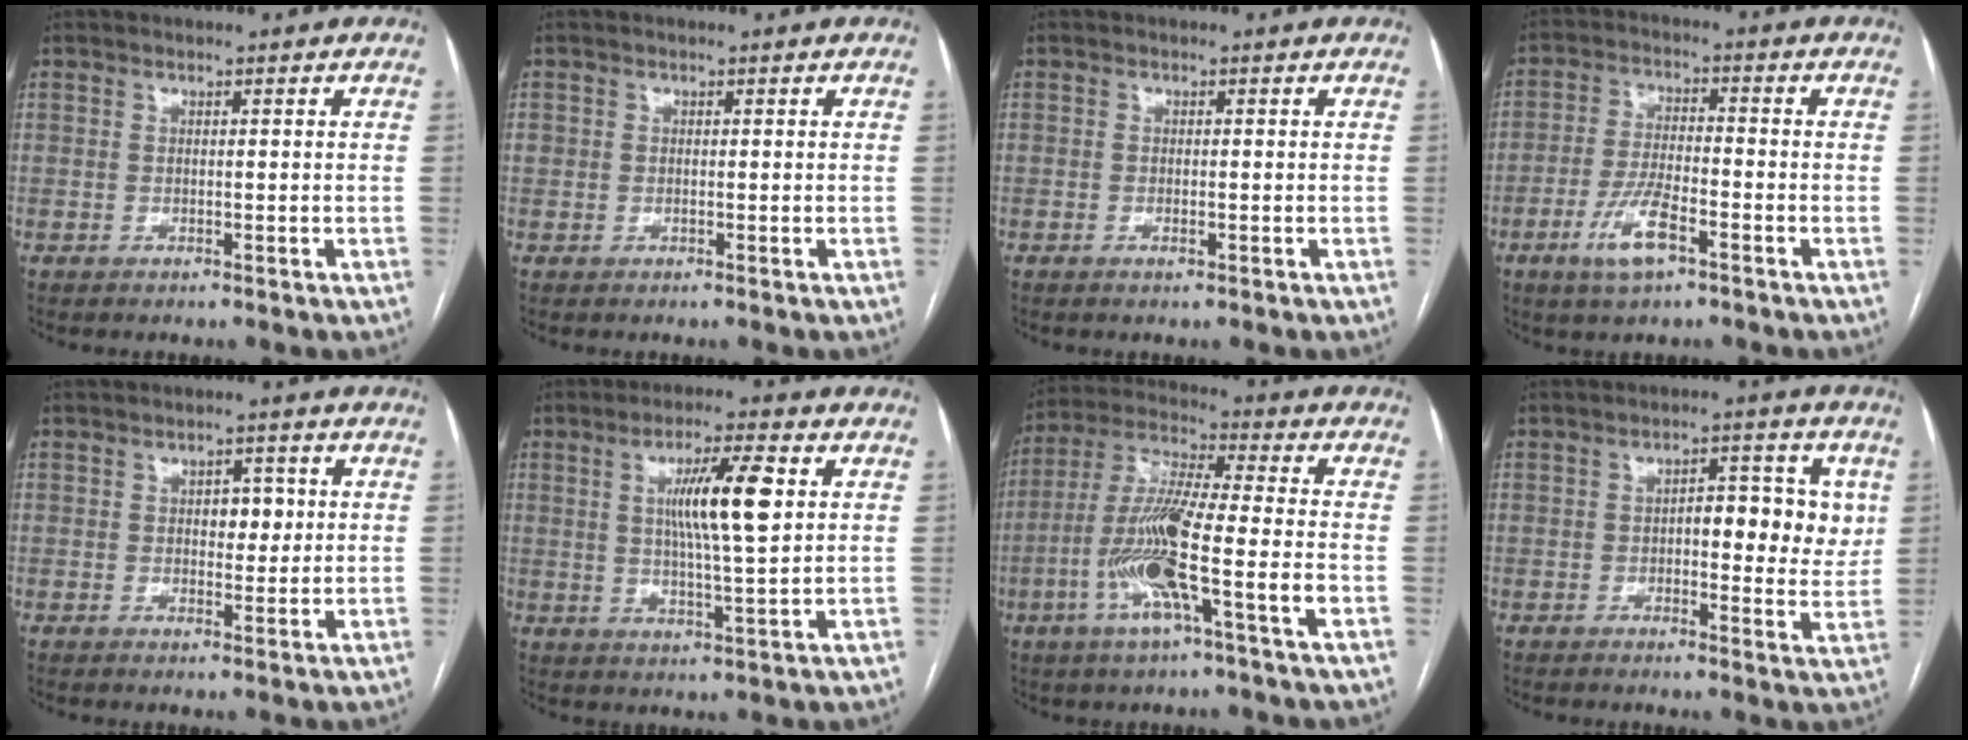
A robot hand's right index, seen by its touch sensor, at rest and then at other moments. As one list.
[{"total": 0.9, "force": [0.1, 0.8, 0.3], "torque": [-0.003, 0.009, 0.003]}, {"total": 1.0, "force": [-0.4, 0.3, 0.9], "torque": [-0.016, -0.001, -0.005]}, {"total": 7.4, "force": [-3.9, 1.9, 6.0], "torque": [-0.125, -0.005, -0.069]}, {"total": 3.2, "force": [0.5, 2.0, 2.5], "torque": [-0.030, 0.007, 0.008]}, {"total": 9.9, "force": [2.4, 0.7, 9.6], "torque": [-0.167, 0.002, 0.041]}, {"total": 14.3, "force": [-4.5, 0.4, 13.5], "torque": [-0.272, -0.002, -0.091]}, {"total": 8.5, "force": [1.3, 3.7, 7.5], "torque": [-0.087, 0.017, 0.016]}]